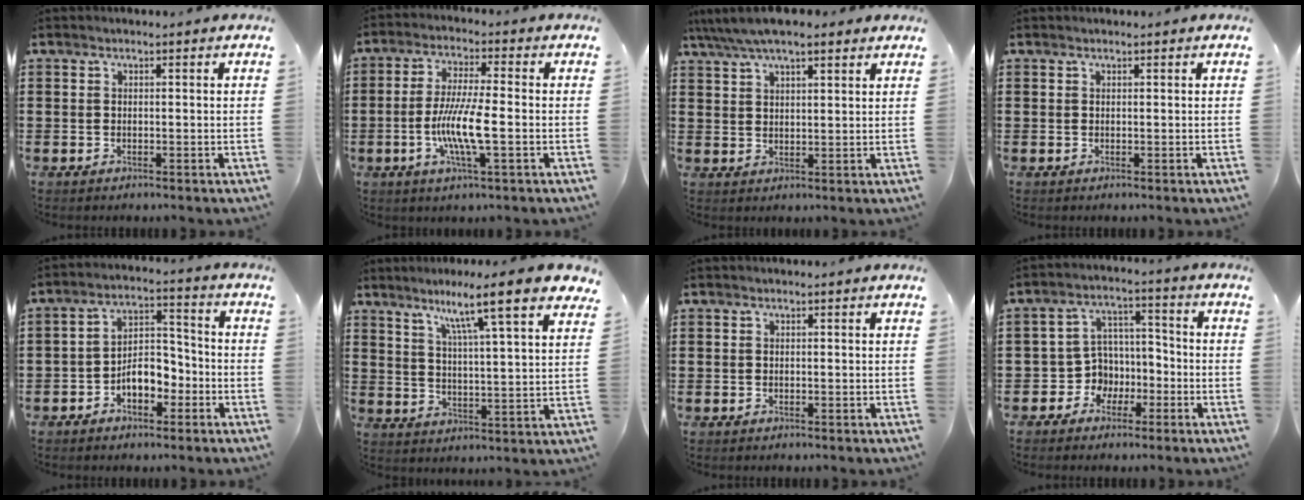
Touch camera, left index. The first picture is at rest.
{"total": 8.3, "force": [-2.2, 1.3, 7.9], "torque": [-0.160, -0.008, -0.047]}
{"total": 5.4, "force": [4.4, 1.4, 2.8], "torque": [-0.066, -0.002, 0.080]}
{"total": 0.0}
{"total": 6.1, "force": [-3.3, 3.5, 3.7], "torque": [-0.058, 0.015, -0.065]}
{"total": 9.2, "force": [7.0, -0.5, 6.0], "torque": [-0.116, -0.042, 0.105]}
{"total": 0.0}
{"total": 5.1, "force": [-2.2, 4.5, 0.8], "torque": [-0.031, 0.007, -0.044]}